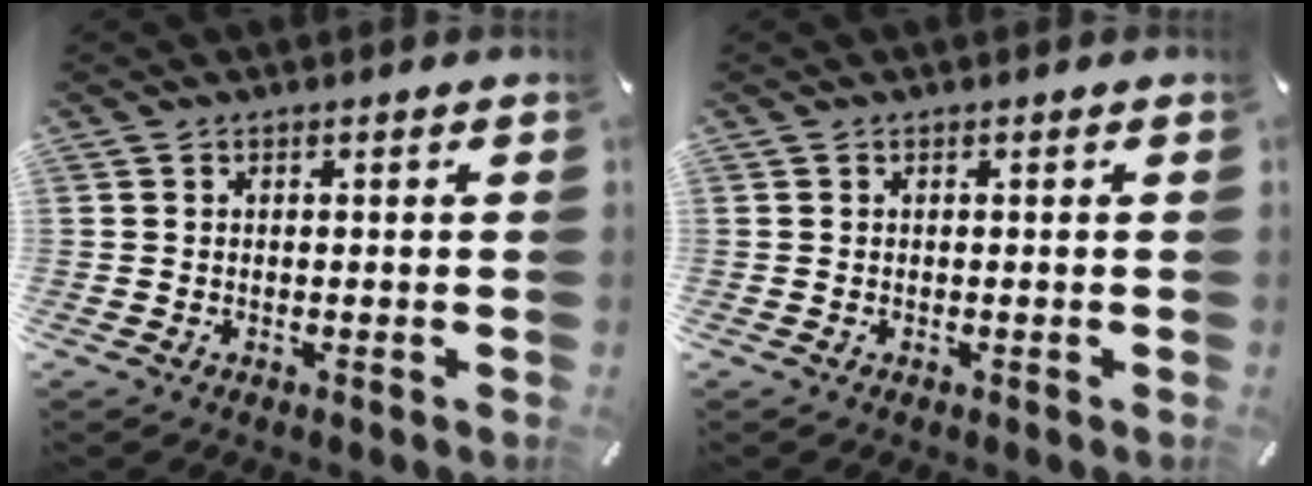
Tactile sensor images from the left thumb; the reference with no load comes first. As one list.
[{"total": 0.0}]